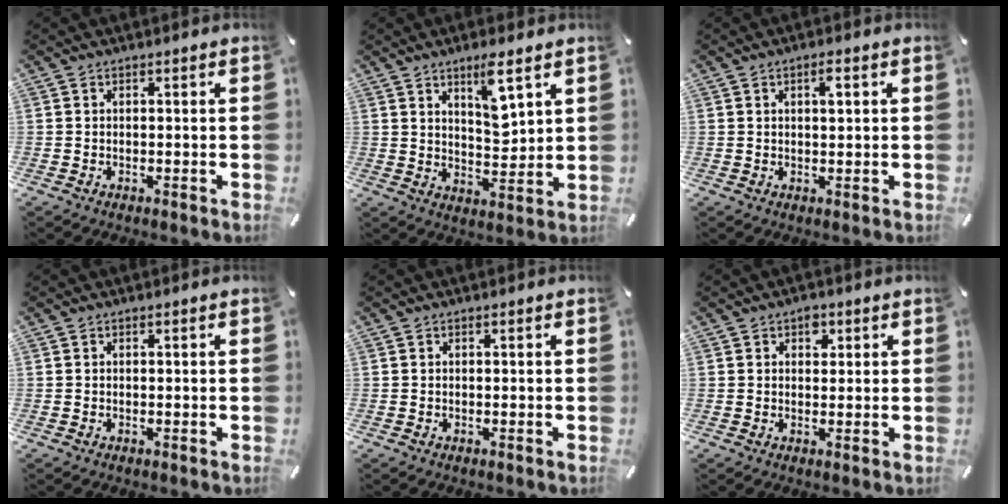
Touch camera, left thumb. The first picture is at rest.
{"total": 7.5, "force": [5.1, 2.3, 5.1], "torque": [-0.076, -0.038, 0.081]}
{"total": 2.5, "force": [0.9, 0.8, 2.2], "torque": [-0.040, 0.002, 0.013]}
{"total": 0.0}
{"total": 0.0}
{"total": 2.7, "force": [1.2, 2.0, 1.3], "torque": [-0.005, -0.005, 0.016]}